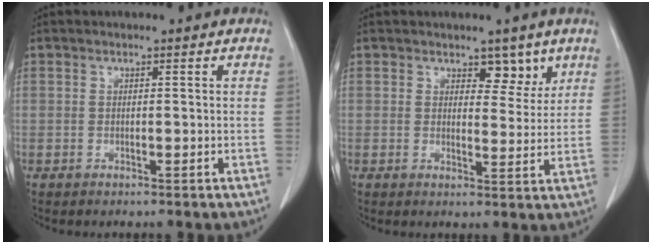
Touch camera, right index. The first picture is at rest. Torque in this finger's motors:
{"motor_torque": [0.09, 0.05, 0.06, 0.01]}